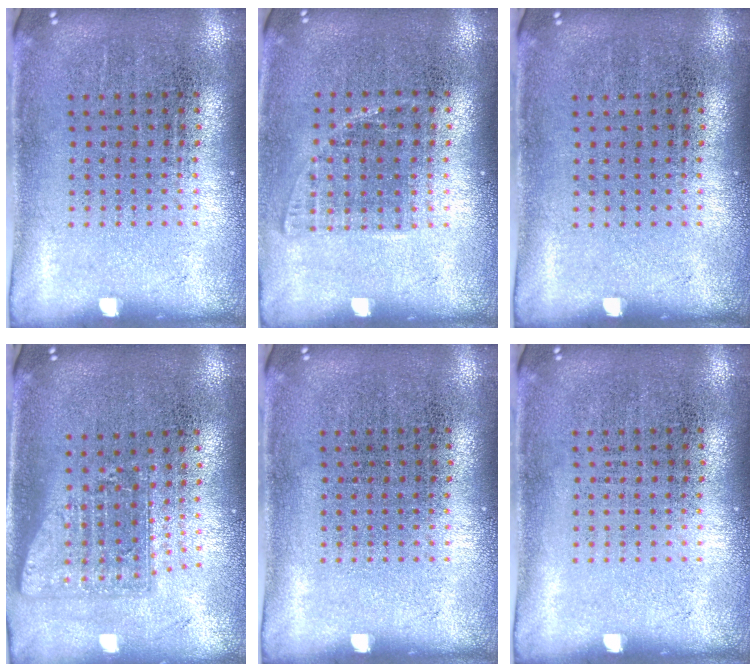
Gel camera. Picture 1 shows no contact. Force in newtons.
{"total": 1.0, "press": 0.9, "slide": 0.5}
{"total": 0.0}
{"total": 1.6, "press": 1.2, "slide": 1.0}
{"total": 0.0}
{"total": 0.0}